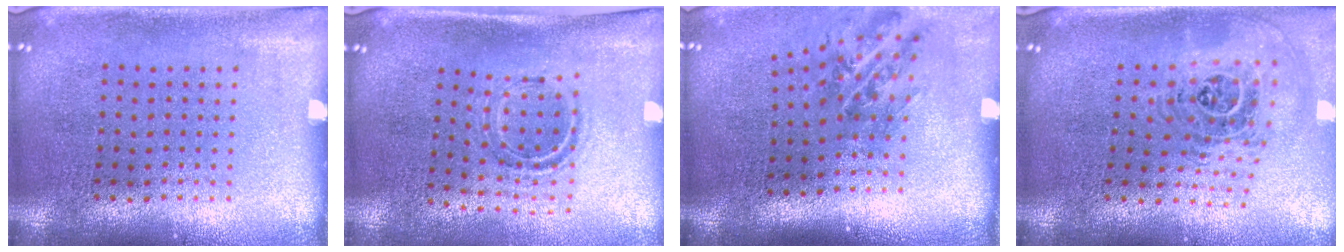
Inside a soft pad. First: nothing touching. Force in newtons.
{"total": 1.0, "press": 0.9, "slide": 0.3}
{"total": 1.3, "press": 1.1, "slide": 0.7}
{"total": 1.5, "press": 1.3, "slide": 0.8}